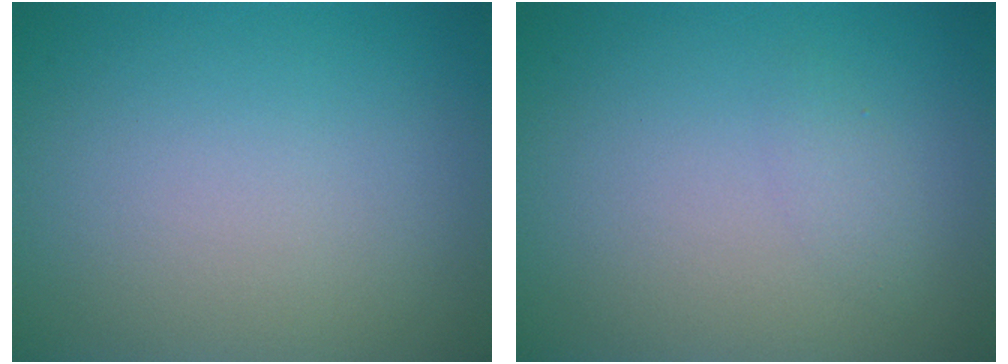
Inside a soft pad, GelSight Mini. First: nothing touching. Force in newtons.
{"total": 0.9, "press": 0.9, "slide": 0.1}